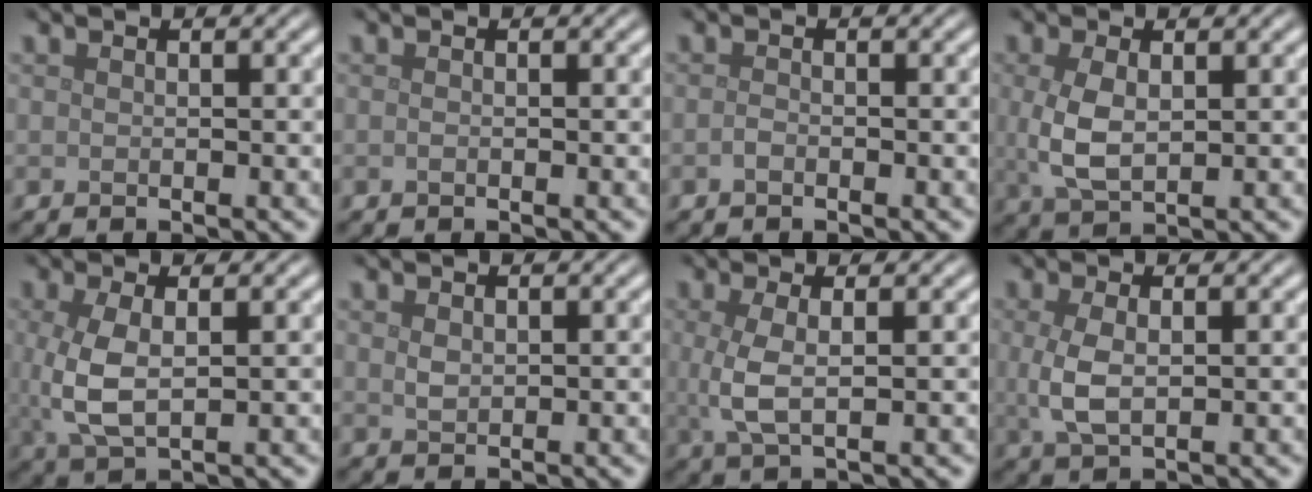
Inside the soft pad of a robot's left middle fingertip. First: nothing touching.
{"total": 0.0}
{"total": 0.6, "force": [-0.4, 0.3, 0.4], "torque": [-0.010, 0.000, -0.008]}
{"total": 3.8, "force": [0.4, 2.1, 3.2], "torque": [-0.081, 0.000, 0.012]}
{"total": 4.7, "force": [0.3, 2.2, 4.1], "torque": [-0.107, -0.002, 0.008]}
{"total": 1.1, "force": [0.4, 0.7, 0.7], "torque": [-0.018, -0.001, 0.010]}
{"total": 3.1, "force": [0.2, 1.1, 2.9], "torque": [-0.070, -0.001, 0.005]}
{"total": 3.2, "force": [0.2, 1.6, 2.8], "torque": [-0.071, -0.002, 0.006]}